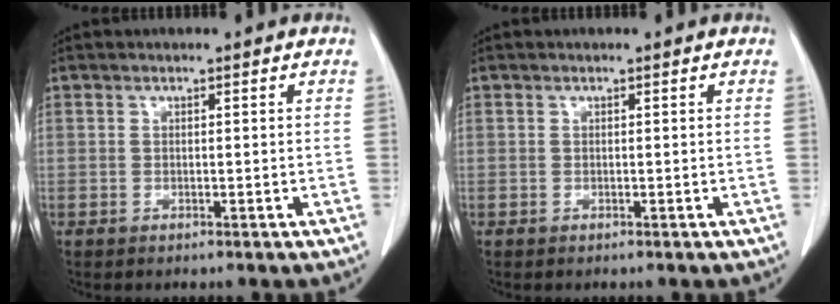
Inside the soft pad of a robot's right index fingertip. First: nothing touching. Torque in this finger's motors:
{"motor_torque": [0.00, 0.00, 0.00, 0.00]}